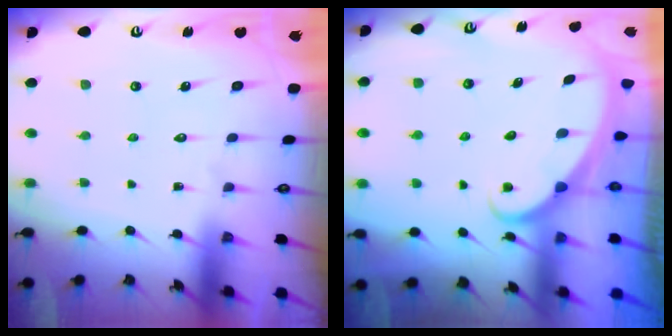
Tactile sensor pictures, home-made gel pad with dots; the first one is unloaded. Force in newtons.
{"total": 2.2, "press": 2.2, "slide": 0.1}